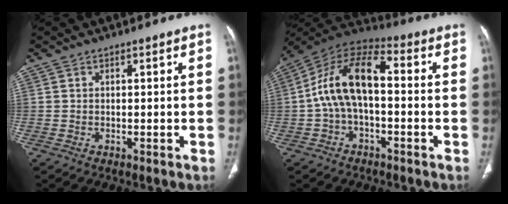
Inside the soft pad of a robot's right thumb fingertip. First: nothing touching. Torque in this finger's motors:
{"motor_torque": [1.29, 1.27, 0.76, -0.53, 0.36]}